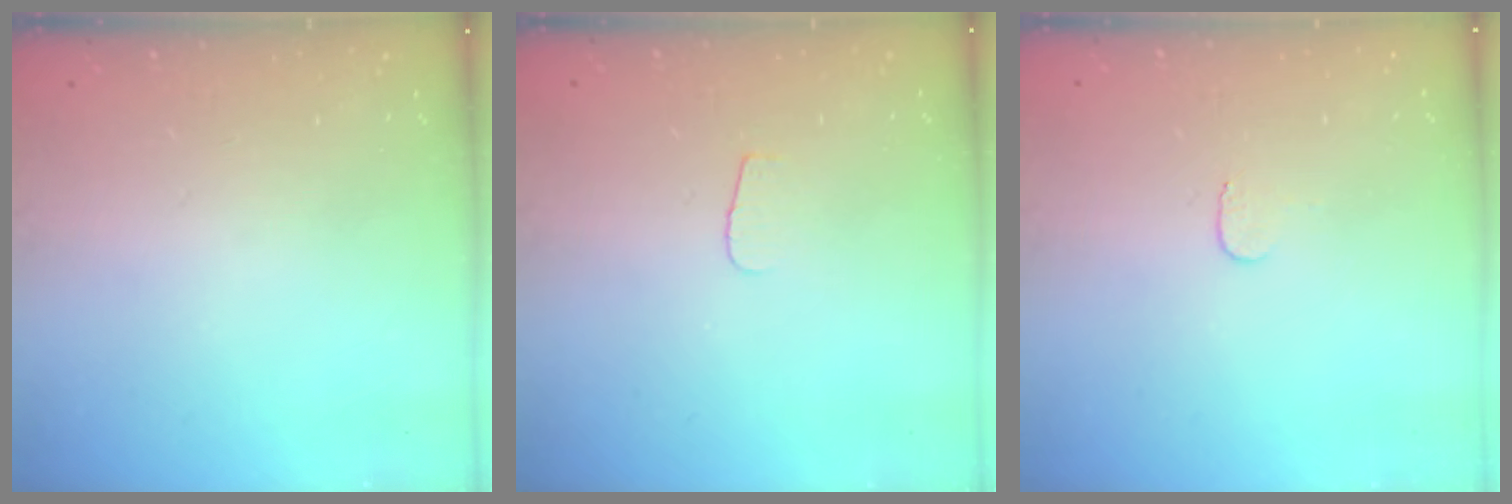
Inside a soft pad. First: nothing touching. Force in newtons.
{"total": 3.6, "press": 3.5, "slide": 0.4}
{"total": 3.0, "press": 3.0, "slide": 0.3}